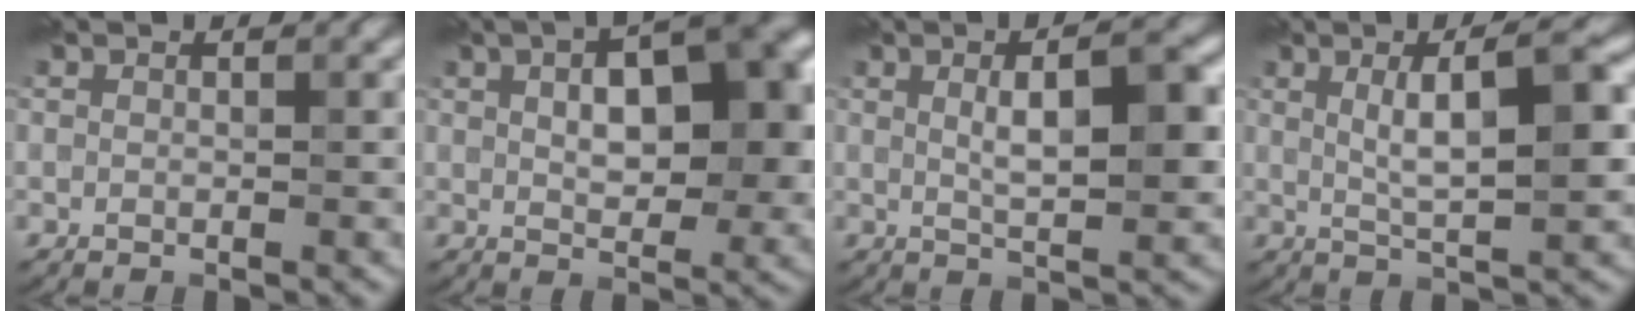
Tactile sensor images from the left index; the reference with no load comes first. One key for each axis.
{"total": 9.2, "fx": 1.9, "fy": 4.3, "fz": 7.9, "tx": -0.106, "ty": 0.012, "tz": 0.026}
{"total": 5.7, "fx": 1.2, "fy": 1.5, "fz": 5.4, "tx": -0.082, "ty": 0.006, "tz": 0.017}
{"total": 6.4, "fx": 1.3, "fy": 1.4, "fz": 6.1, "tx": -0.090, "ty": 0.010, "tz": 0.018}